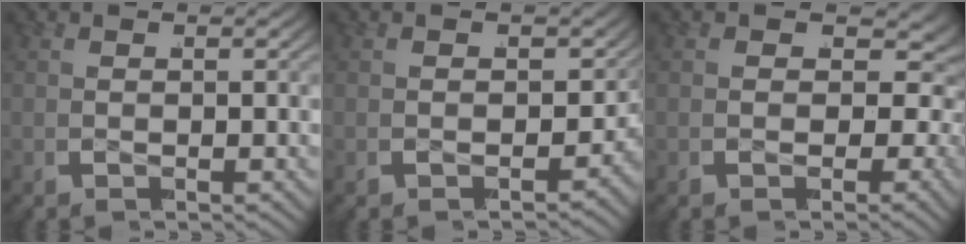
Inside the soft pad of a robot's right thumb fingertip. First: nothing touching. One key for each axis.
{"total": 6.0, "fx": -0.3, "fy": 4.2, "fz": 4.2, "tx": -0.055, "ty": -0.014, "tz": 0.000}
{"total": 8.5, "fx": -1.0, "fy": 5.7, "fz": 6.2, "tx": -0.095, "ty": -0.019, "tz": -0.005}